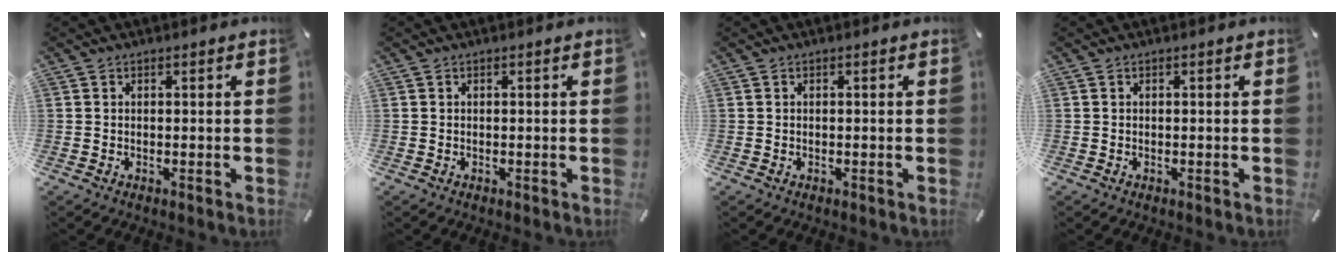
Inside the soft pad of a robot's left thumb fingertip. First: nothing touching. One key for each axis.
{"total": 0.0}
{"total": 0.0}
{"total": 0.0}